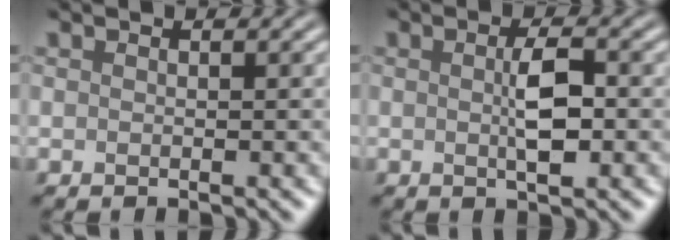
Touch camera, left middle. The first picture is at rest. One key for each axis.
{"total": 2.6, "fx": -0.3, "fy": 0.5, "fz": 2.6, "tx": -0.053, "ty": 0.001, "tz": 0.001}